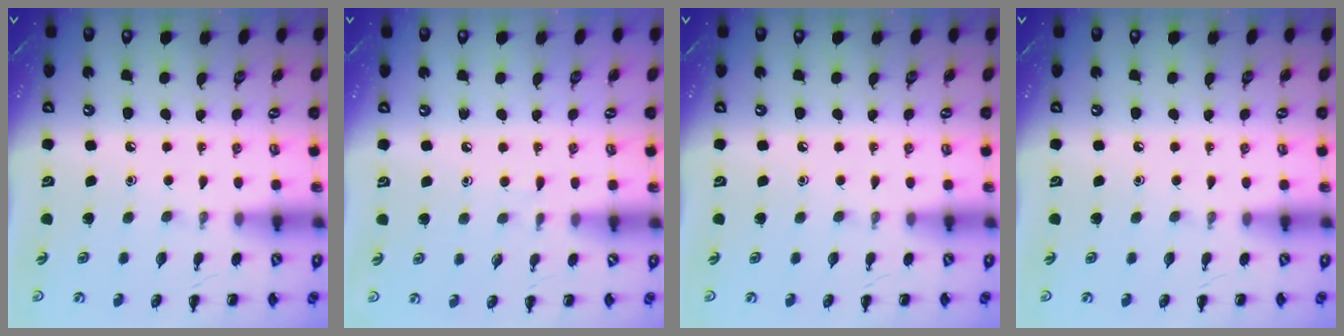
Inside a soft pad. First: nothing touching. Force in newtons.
{"total": 2.5, "press": 2.1, "slide": 1.3}
{"total": 0.0}
{"total": 0.0}